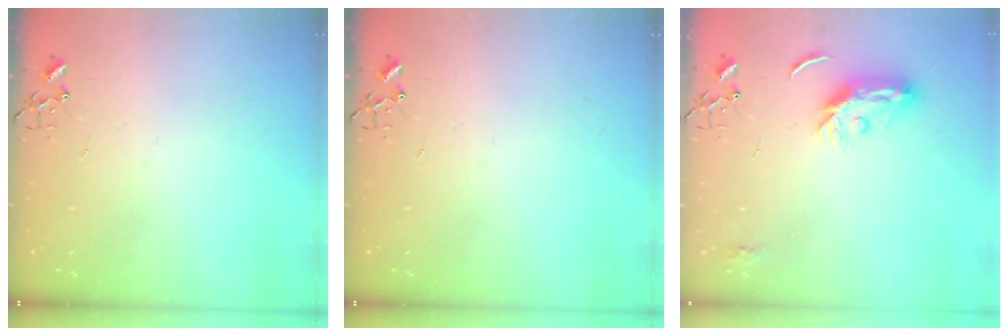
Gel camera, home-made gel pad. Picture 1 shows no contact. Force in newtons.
{"total": 0.0}
{"total": 7.7, "press": 7.7, "slide": 0.2}